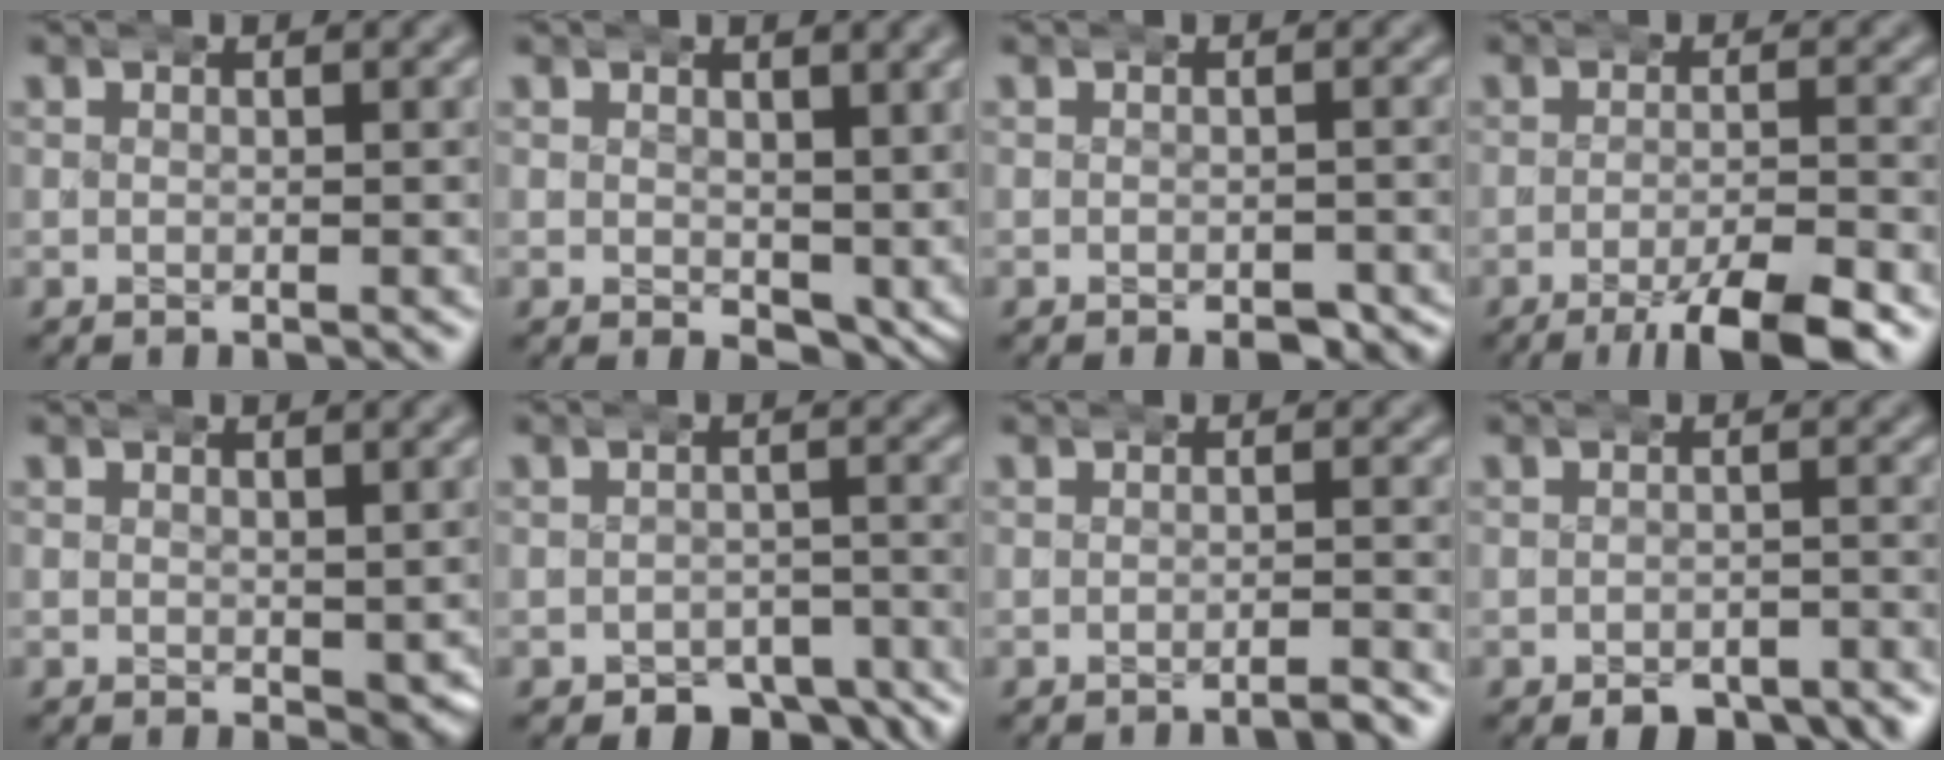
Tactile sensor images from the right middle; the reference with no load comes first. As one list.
[{"total": 2.7, "force": [0.0, 1.5, 2.2], "torque": [-0.029, -0.015, 0.005]}, {"total": 3.0, "force": [-2.1, 1.2, 1.8], "torque": [-0.019, -0.006, -0.031]}, {"total": 6.5, "force": [-4.1, 1.3, 4.9], "torque": [-0.063, -0.007, -0.065]}, {"total": 2.2, "force": [-0.3, 1.3, 1.7], "torque": [-0.019, -0.009, 0.000]}, {"total": 7.6, "force": [-5.9, 3.8, 2.8], "torque": [-0.021, -0.014, -0.089]}, {"total": 1.4, "force": [-1.4, 0.0, 0.4], "torque": [-0.003, 0.009, -0.030]}, {"total": 4.9, "force": [-4.1, 1.8, 1.9], "torque": [-0.028, -0.011, -0.061]}]